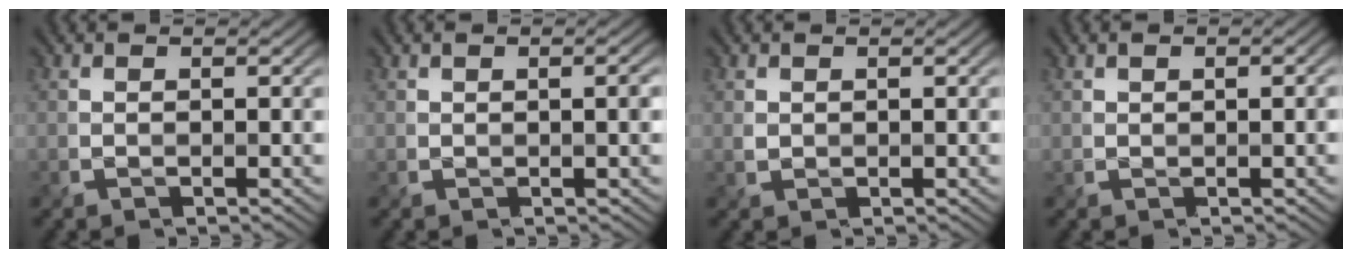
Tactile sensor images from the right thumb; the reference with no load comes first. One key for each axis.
{"total": 1.5, "fx": 0.2, "fy": 0.5, "fz": 1.4, "tx": -0.023, "ty": 0.002, "tz": 0.003}
{"total": 0.6, "fx": 0.4, "fy": 0.5, "fz": 0.1, "tx": -0.001, "ty": -0.003, "tz": 0.008}
{"total": 1.6, "fx": 0.4, "fy": 0.8, "fz": 1.4, "tx": -0.022, "ty": 0.003, "tz": 0.009}